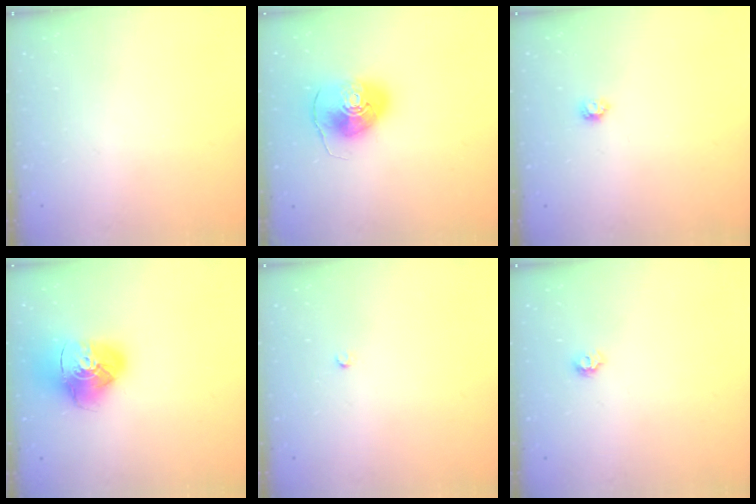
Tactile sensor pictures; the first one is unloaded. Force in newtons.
{"total": 10.3, "press": 10.2, "slide": 1.5}
{"total": 3.9, "press": 3.9, "slide": 0.6}
{"total": 15.7, "press": 15.6, "slide": 1.9}
{"total": 2.2, "press": 2.2, "slide": 0.3}
{"total": 5.9, "press": 5.8, "slide": 0.7}